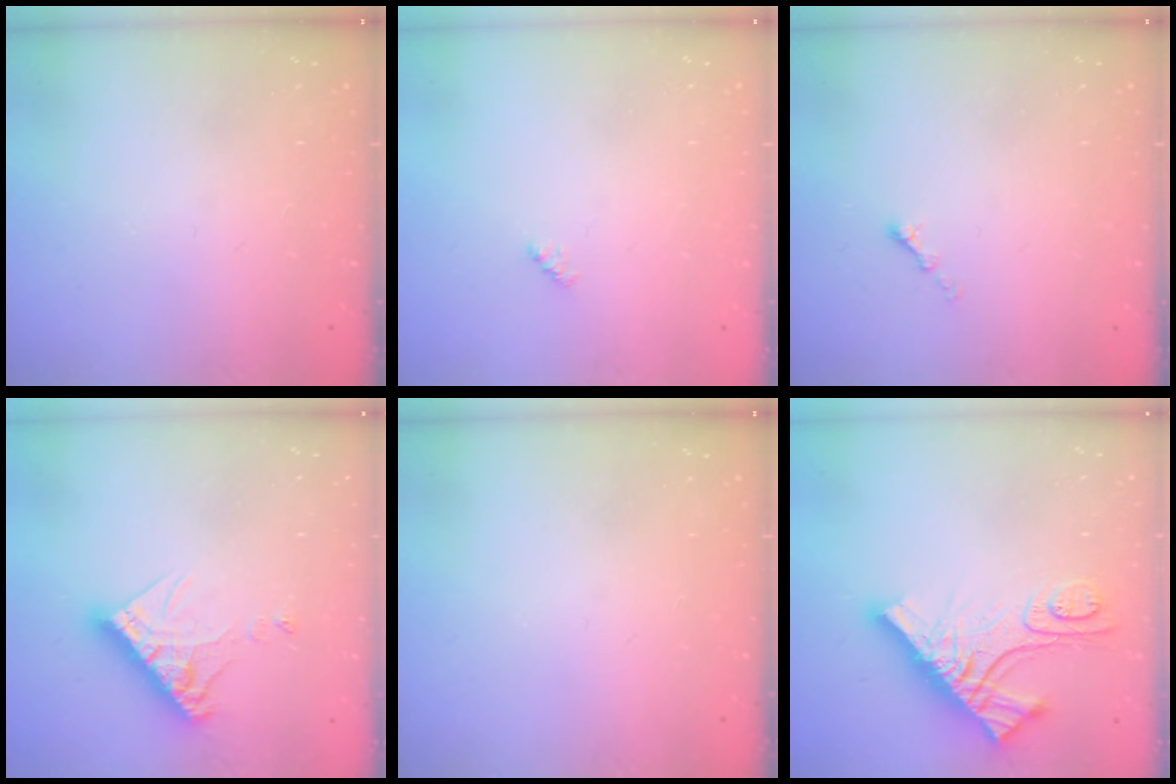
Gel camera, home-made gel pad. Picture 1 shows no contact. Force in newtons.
{"total": 2.4, "press": 2.4, "slide": 0.4}
{"total": 1.1, "press": 1.0, "slide": 0.5}
{"total": 11.3, "press": 11.2, "slide": 1.0}
{"total": 0.0}
{"total": 14.2, "press": 14.1, "slide": 1.5}